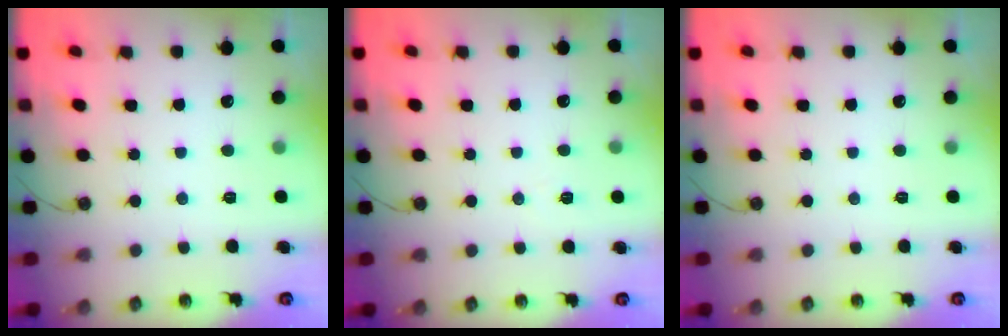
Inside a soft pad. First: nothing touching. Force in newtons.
{"total": 5.6, "press": 3.3, "slide": 4.5}
{"total": 0.0}